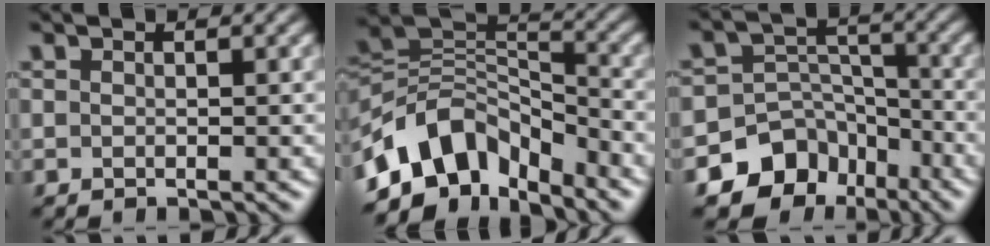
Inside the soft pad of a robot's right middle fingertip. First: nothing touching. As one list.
[{"total": 8.8, "force": [-5.5, 5.0, 4.7], "torque": [-0.069, 0.005, -0.110]}, {"total": 8.1, "force": [-5.3, 5.8, 2.0], "torque": [-0.020, 0.004, -0.090]}]